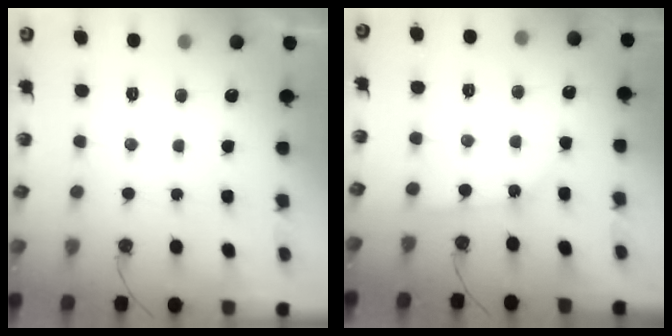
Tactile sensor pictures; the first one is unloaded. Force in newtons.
{"total": 3.3, "press": 3.3, "slide": 0.3}